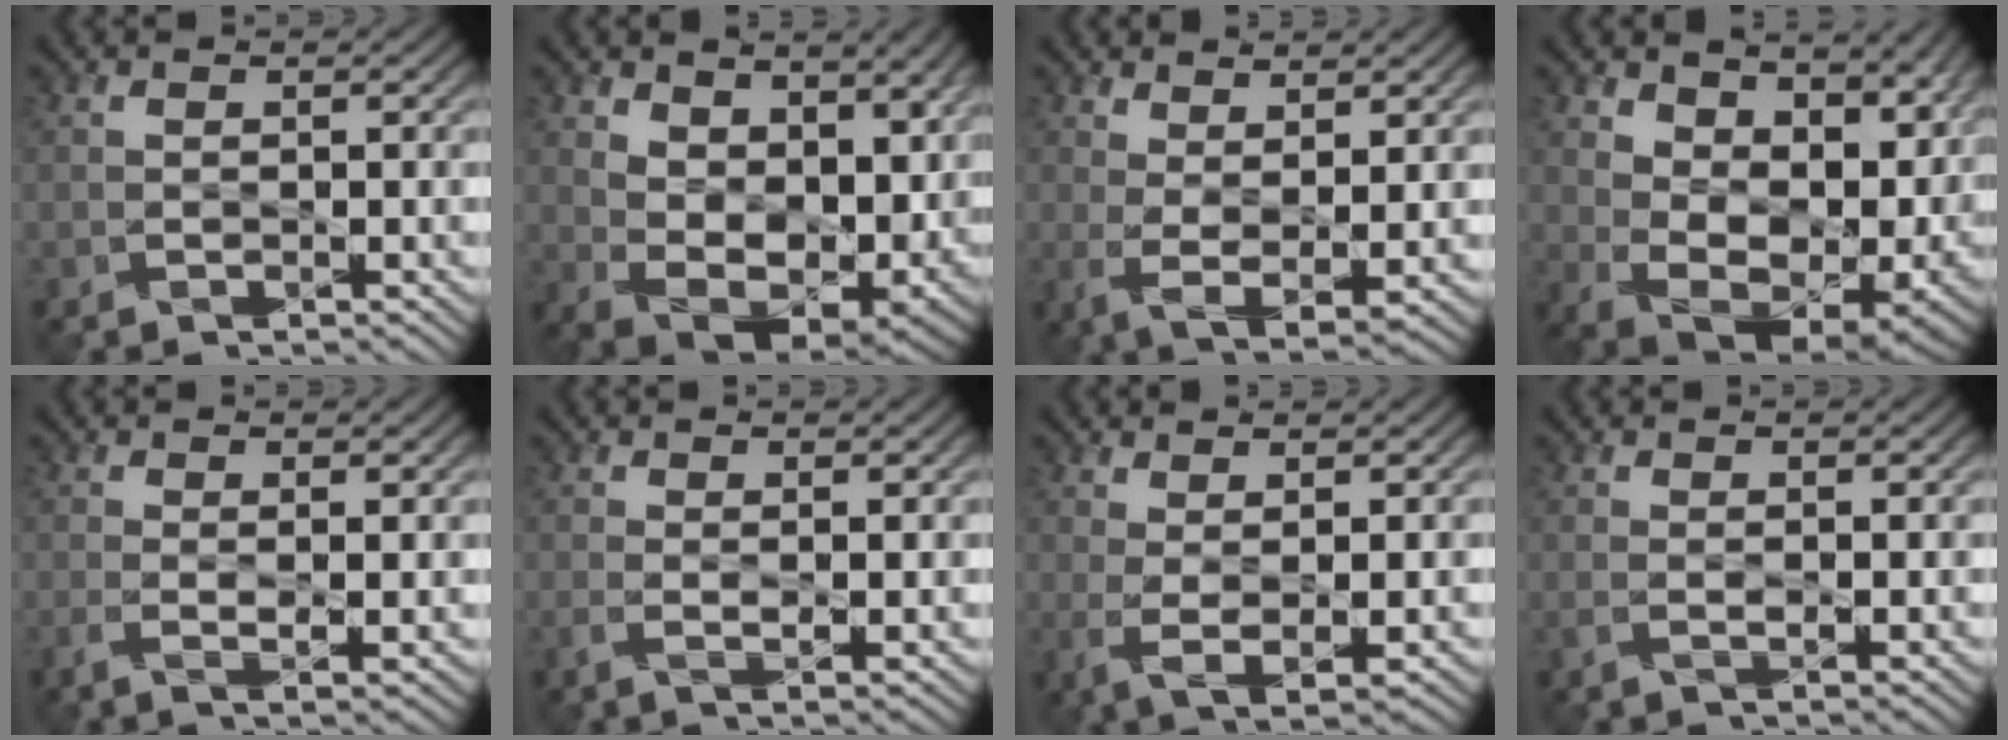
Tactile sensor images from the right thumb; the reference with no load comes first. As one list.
[{"total": 12.7, "force": [3.8, 7.8, 9.3], "torque": [-0.182, -0.018, 0.080]}, {"total": 4.6, "force": [1.8, 1.4, 4.0], "torque": [-0.094, -0.010, 0.036]}, {"total": 14.9, "force": [4.5, 8.7, 11.3], "torque": [-0.196, -0.010, 0.097]}, {"total": 3.0, "force": [0.0, 0.6, 3.0], "torque": [-0.064, -0.003, -0.004]}, {"total": 2.2, "force": [0.2, 0.5, 2.2], "torque": [-0.049, -0.003, 0.000]}, {"total": 3.4, "force": [0.9, 0.8, 3.2], "torque": [-0.075, -0.005, 0.017]}, {"total": 1.6, "force": [0.2, 0.3, 1.5], "torque": [-0.033, 0.000, 0.001]}]